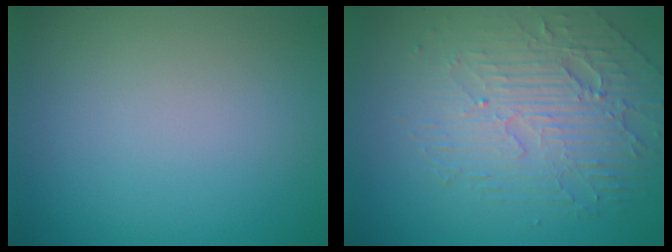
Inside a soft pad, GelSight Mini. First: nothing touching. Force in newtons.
{"total": 4.5, "press": 3.9, "slide": 2.3}